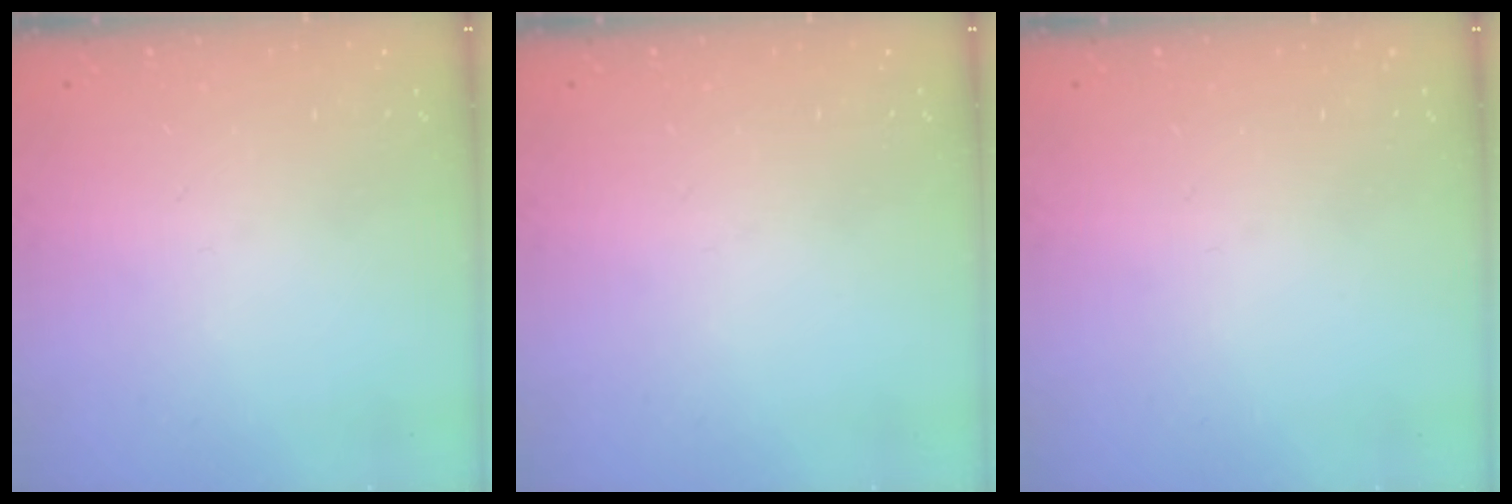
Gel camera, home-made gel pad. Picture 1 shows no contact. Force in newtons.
{"total": 0.0}
{"total": 0.0}